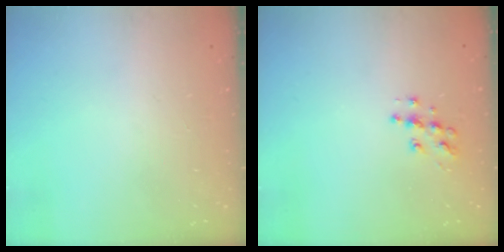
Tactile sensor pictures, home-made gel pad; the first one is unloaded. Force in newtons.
{"total": 7.5, "press": 7.5, "slide": 0.3}